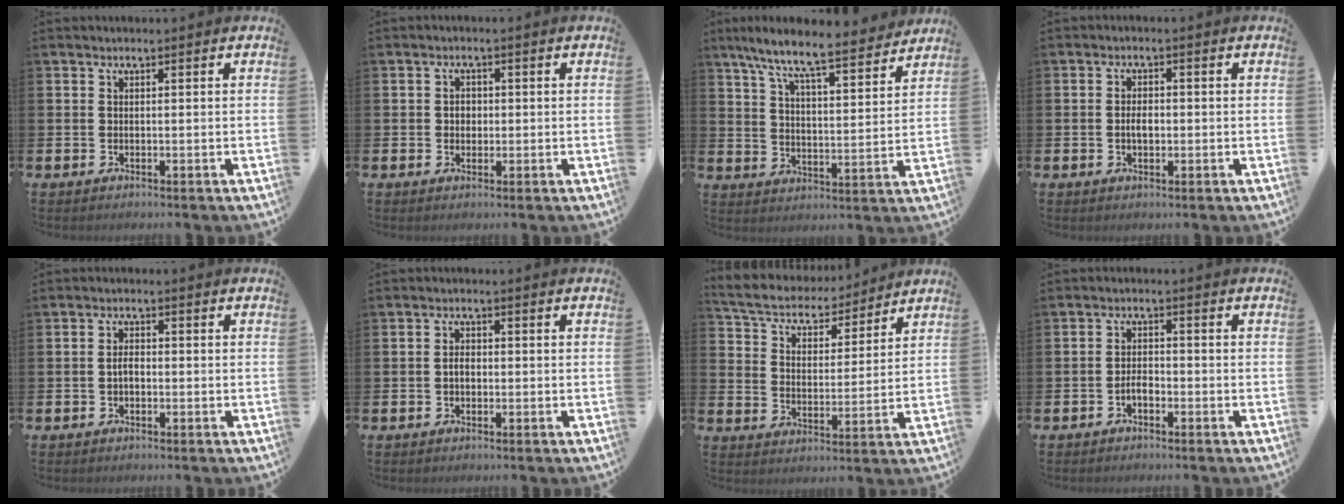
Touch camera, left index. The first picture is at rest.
{"total": 1.8, "force": [0.1, 1.5, 0.9], "torque": [-0.001, 0.003, -0.004]}
{"total": 9.2, "force": [8.3, 0.7, 3.8], "torque": [-0.091, -0.062, 0.140]}
{"total": 2.4, "force": [-0.3, 1.4, 1.9], "torque": [-0.027, 0.001, -0.009]}
{"total": 2.0, "force": [-0.4, 1.2, 1.6], "torque": [-0.030, 0.003, -0.009]}
{"total": 2.0, "force": [-0.3, 1.3, 1.5], "torque": [-0.018, 0.003, -0.009]}
{"total": 6.0, "force": [5.7, 1.7, 0.9], "torque": [-0.053, -0.044, 0.097]}
{"total": 1.9, "force": [-1.0, 1.0, 1.3], "torque": [-0.023, 0.005, -0.022]}